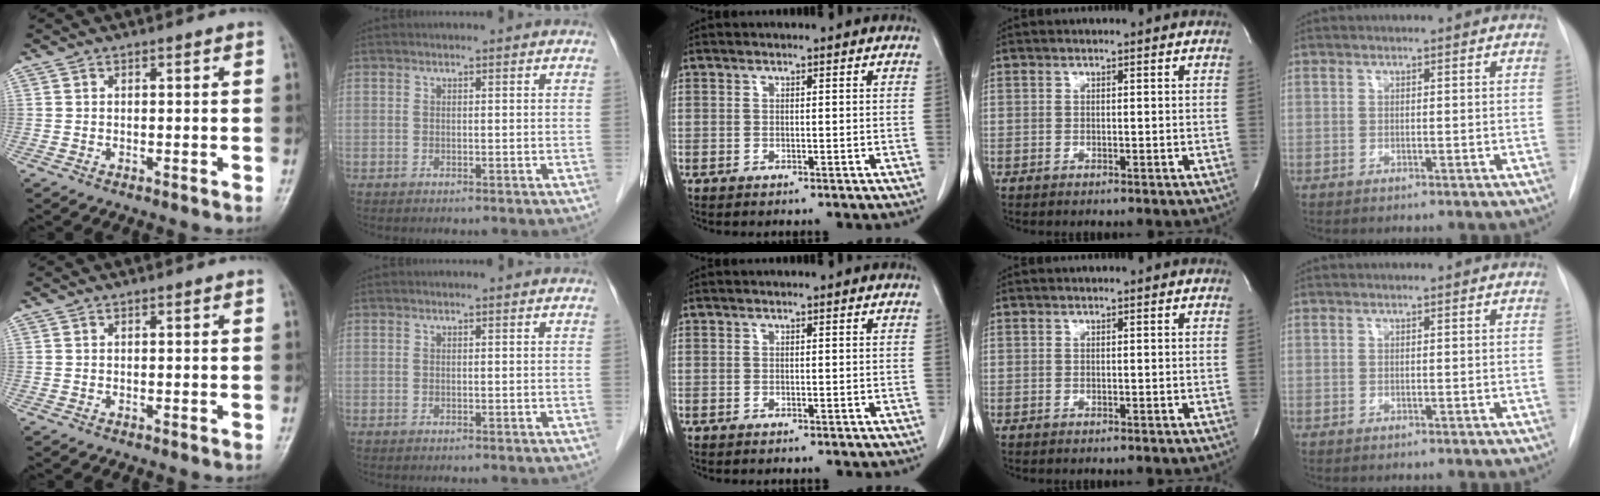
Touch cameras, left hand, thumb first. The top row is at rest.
{}